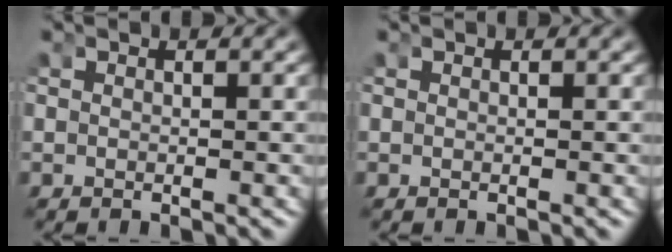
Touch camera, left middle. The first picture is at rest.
{"total": 0.0}